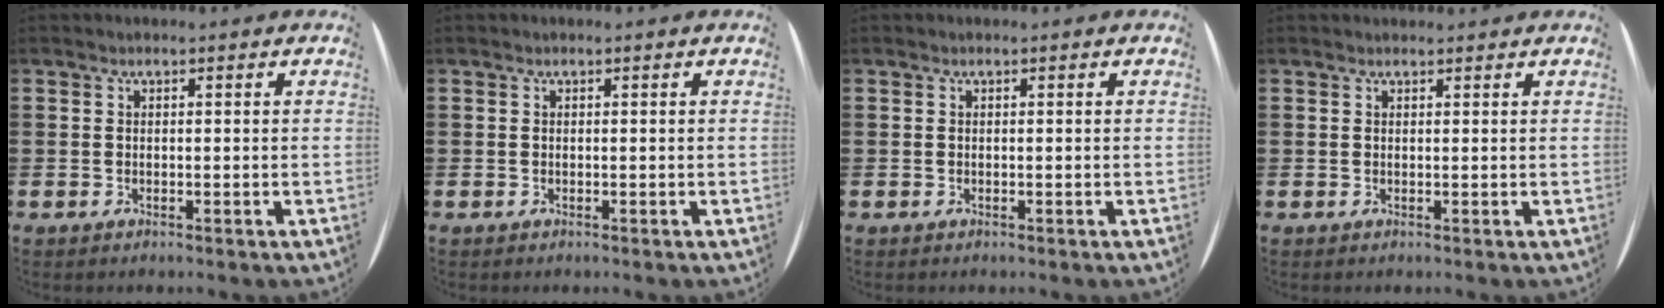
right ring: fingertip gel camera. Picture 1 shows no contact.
{"total": 0.0}
{"total": 0.0}
{"total": 0.5, "force": [0.5, 0.0, -0.1], "torque": [0.001, 0.003, 0.010]}